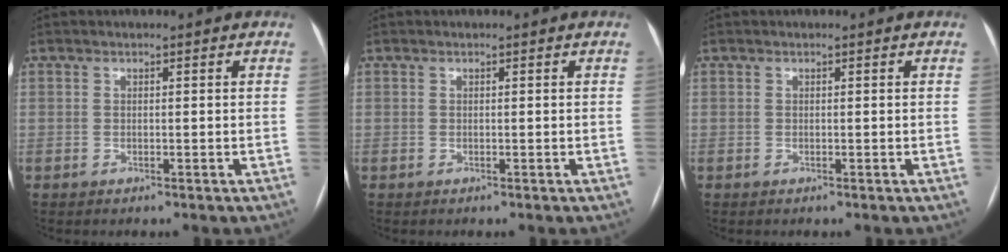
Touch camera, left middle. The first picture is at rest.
{"total": 0.0}
{"total": 0.0}